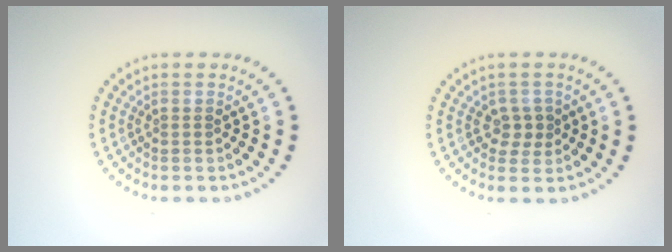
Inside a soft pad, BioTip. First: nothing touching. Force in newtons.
{"total": 1.9, "press": 1.7, "slide": 0.7}